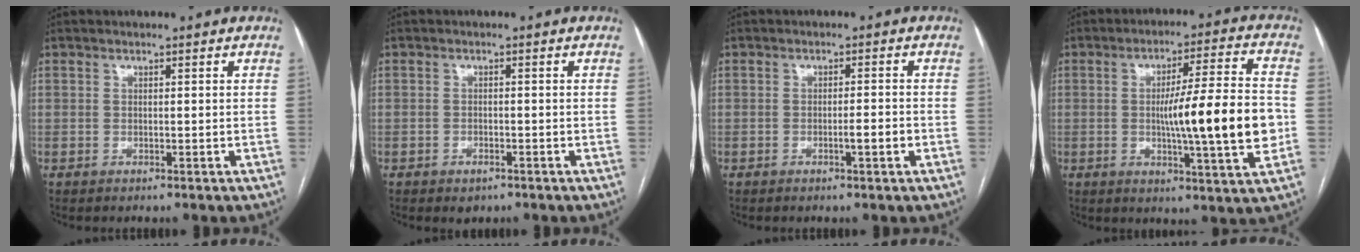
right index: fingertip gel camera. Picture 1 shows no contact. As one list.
[{"total": 1.9, "force": [-1.2, 1.1, 1.0], "torque": [-0.014, 0.001, -0.011]}, {"total": 2.4, "force": [-1.0, 0.1, 2.2], "torque": [-0.035, 0.000, -0.017]}, {"total": 15.2, "force": [-1.6, 0.4, 15.1], "torque": [-0.234, -0.001, -0.027]}]